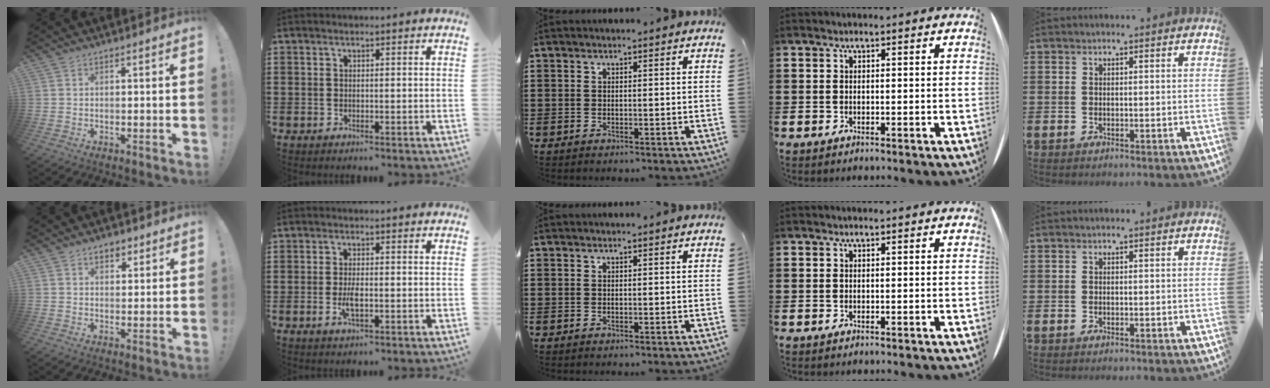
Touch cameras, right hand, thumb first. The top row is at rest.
{"thumb": {"total": 4.1, "force": [2.3, 2.8, 1.9], "torque": [-0.014, -0.006, 0.039]}, "index": {"total": 3.1, "force": [-0.7, 0.9, 2.9], "torque": [-0.059, -0.005, -0.013]}}